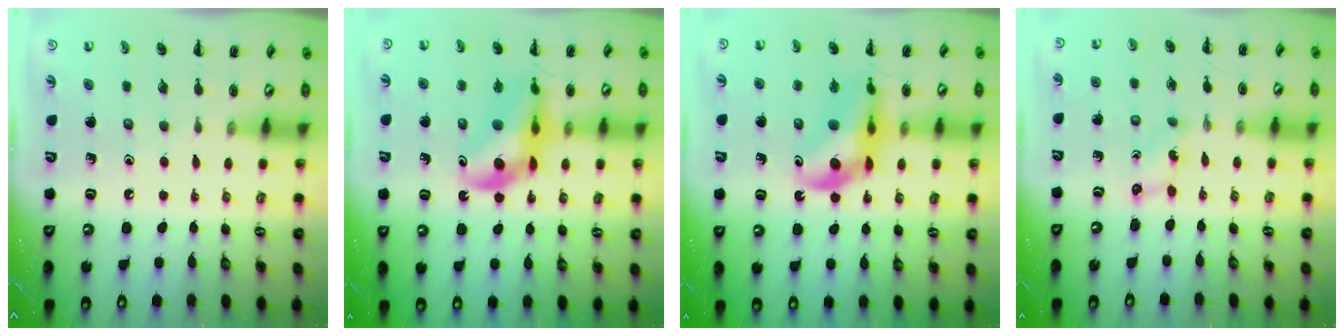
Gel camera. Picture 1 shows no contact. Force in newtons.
{"total": 12.6, "press": 12.0, "slide": 3.5}
{"total": 12.6, "press": 12.0, "slide": 3.5}
{"total": 1.7, "press": 1.6, "slide": 0.6}